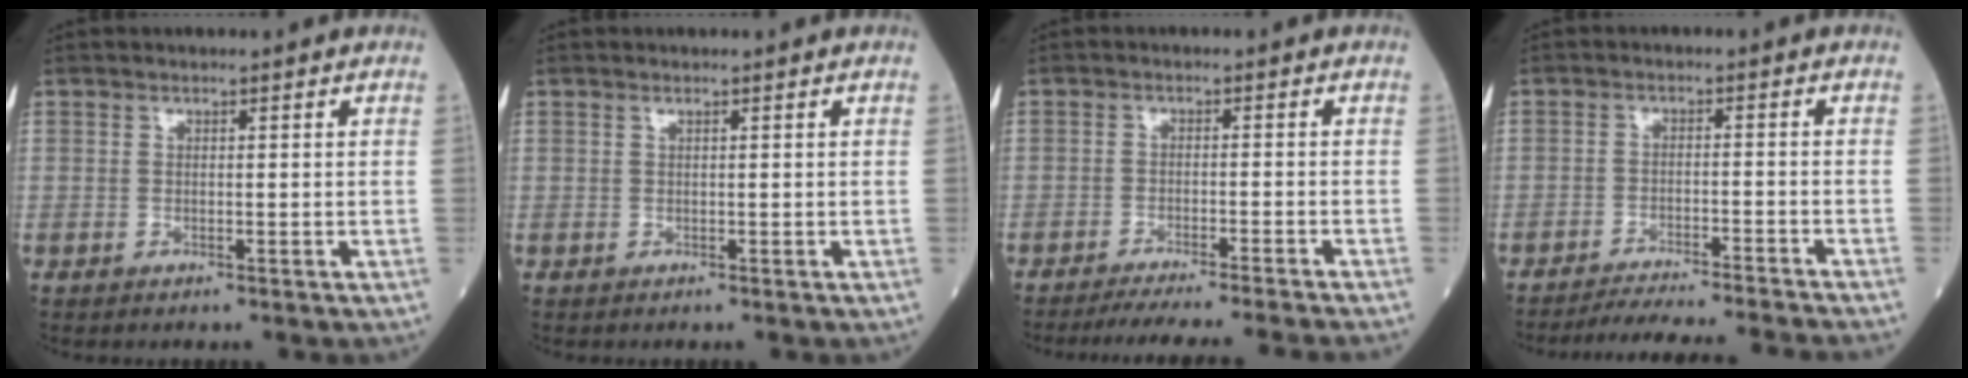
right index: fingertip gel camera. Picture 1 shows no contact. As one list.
[{"total": 0.0}, {"total": 13.7, "force": [-12.6, -1.6, 5.2], "torque": [-0.053, -0.033, -0.176]}, {"total": 13.6, "force": [-12.8, -1.3, 4.3], "torque": [-0.046, -0.021, -0.182]}]